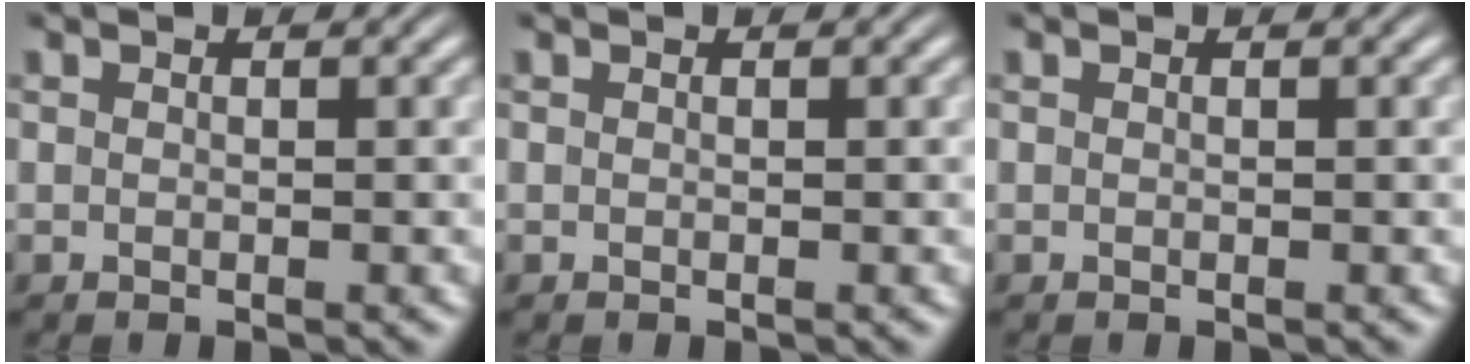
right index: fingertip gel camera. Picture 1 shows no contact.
{"total": 0.0}
{"total": 0.0}